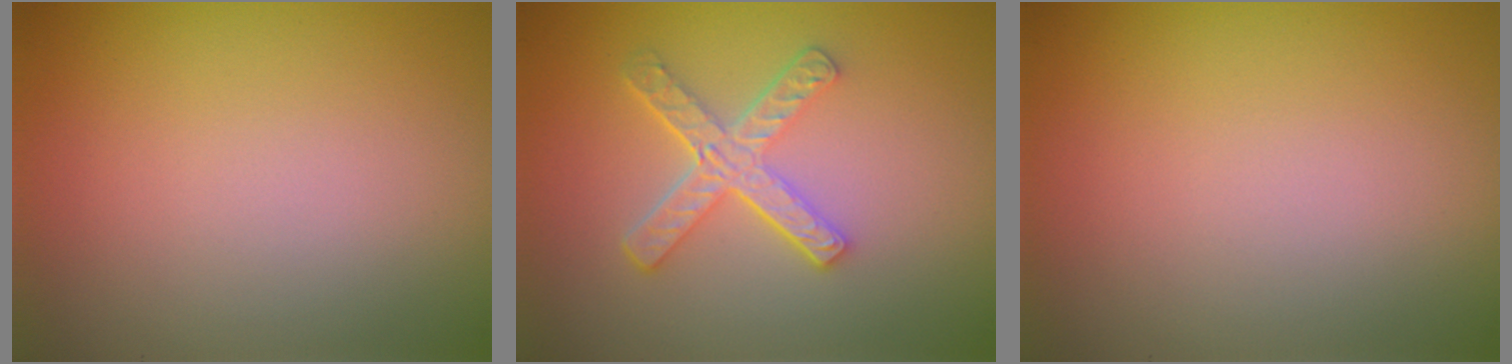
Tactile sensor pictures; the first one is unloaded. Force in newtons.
{"total": 4.5, "press": 3.3, "slide": 3.1}
{"total": 0.0}